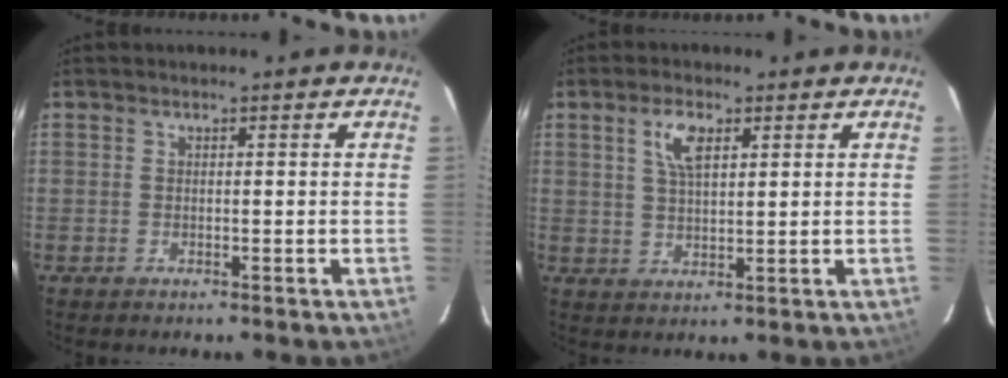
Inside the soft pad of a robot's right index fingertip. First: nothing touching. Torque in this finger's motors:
{"motor_torque": [0.58, 0.44, 0.21, 0.09]}